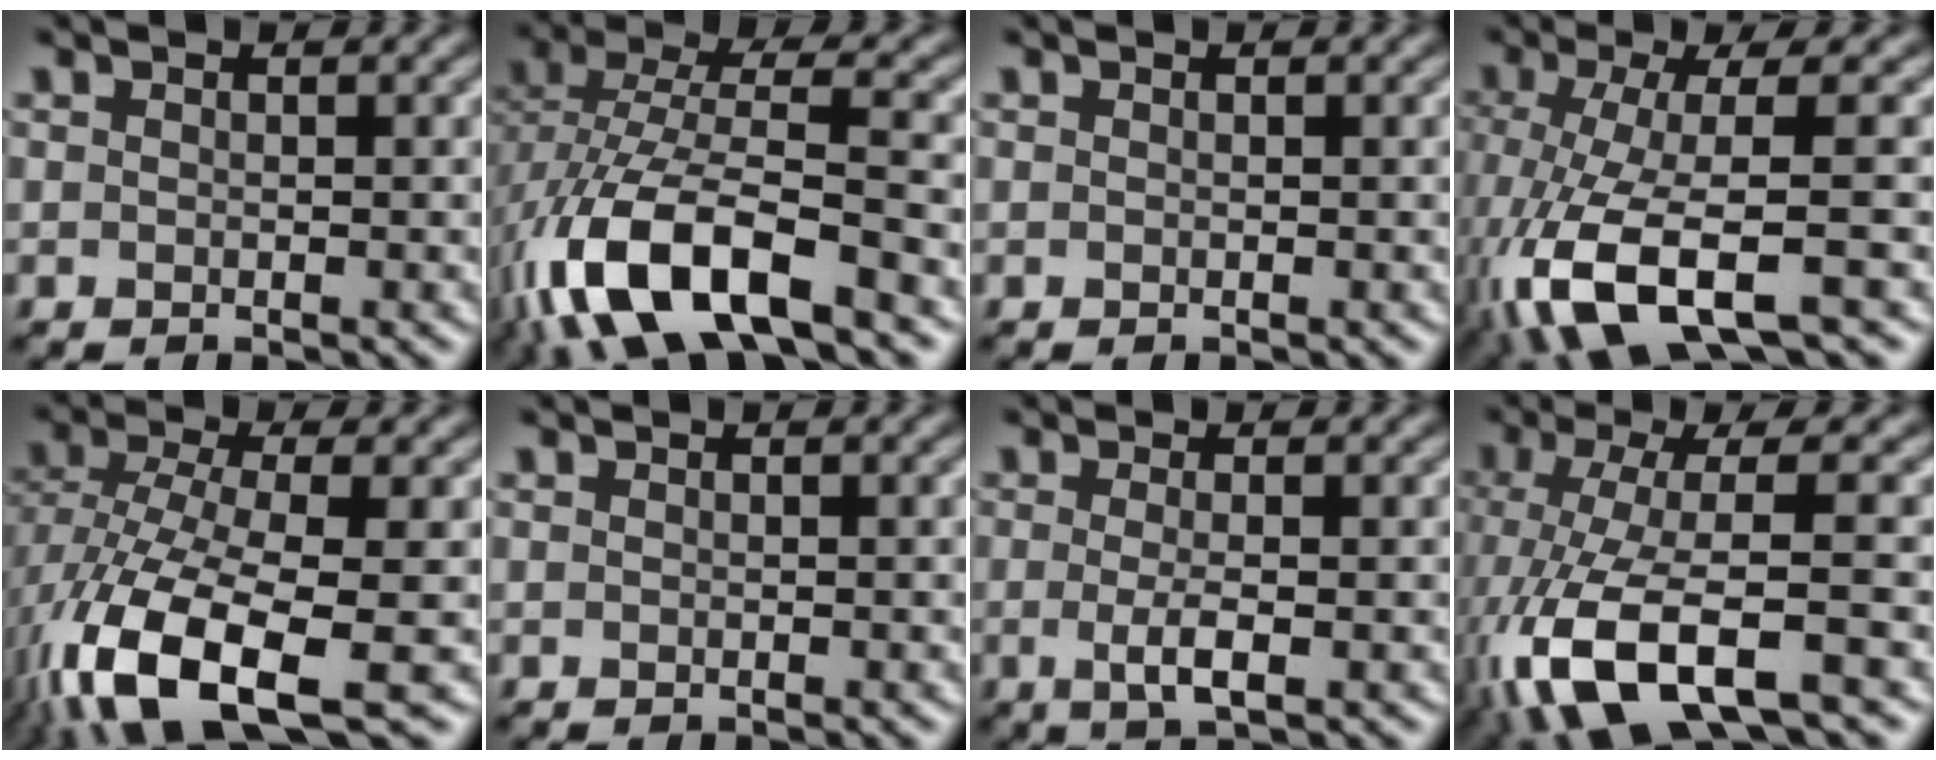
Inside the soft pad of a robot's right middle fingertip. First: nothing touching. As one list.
[{"total": 12.2, "force": [-5.5, 4.8, 9.7], "torque": [-0.201, -0.001, -0.107]}, {"total": 0.0}, {"total": 10.1, "force": [-3.8, 3.1, 8.8], "torque": [-0.184, -0.013, -0.072]}, {"total": 12.0, "force": [-5.0, 4.8, 9.8], "torque": [-0.210, -0.019, -0.089]}, {"total": 0.0}, {"total": 2.5, "force": [-0.4, 0.6, 2.4], "torque": [-0.047, -0.008, -0.007]}, {"total": 10.5, "force": [-4.0, 3.4, 9.1], "torque": [-0.196, -0.010, -0.074]}]